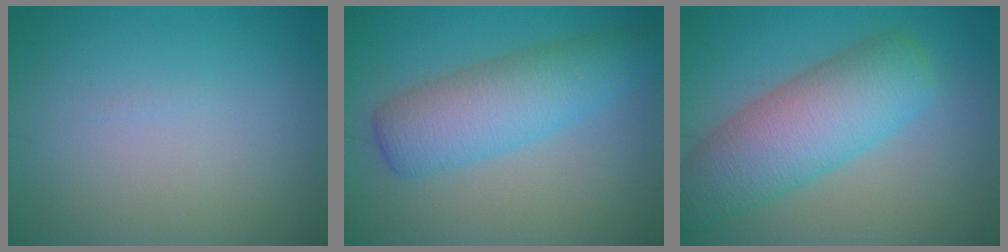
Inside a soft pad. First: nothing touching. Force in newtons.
{"total": 5.9, "press": 5.9, "slide": 0.3}
{"total": 7.8, "press": 7.8, "slide": 0.3}